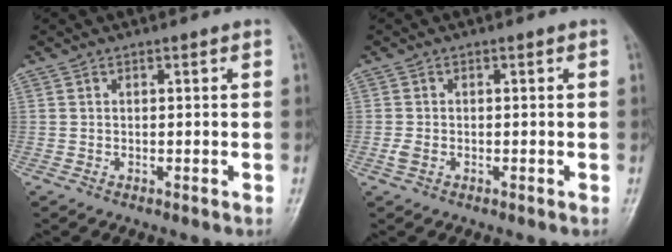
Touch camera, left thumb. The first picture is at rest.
{"total": 1.5, "force": [-0.6, 1.0, 0.9], "torque": [-0.021, -0.001, -0.009]}